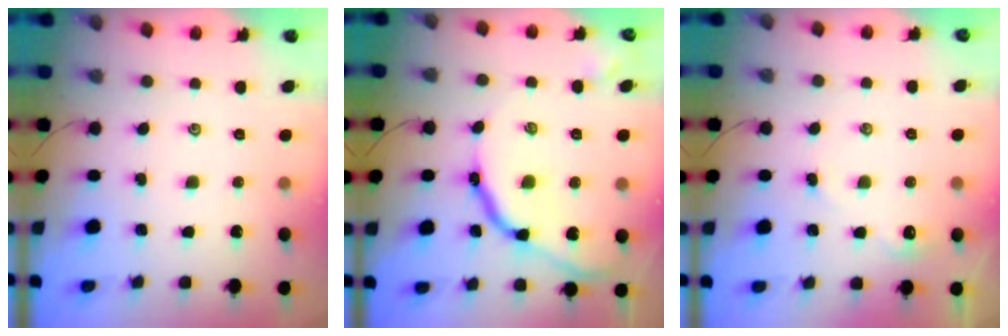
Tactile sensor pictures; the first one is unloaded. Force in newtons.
{"total": 13.4, "press": 13.3, "slide": 0.5}
{"total": 1.9, "press": 1.8, "slide": 0.3}